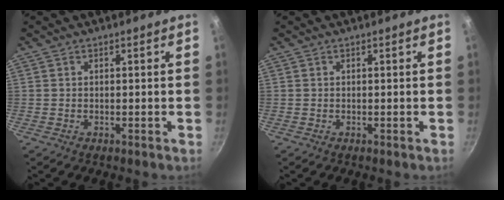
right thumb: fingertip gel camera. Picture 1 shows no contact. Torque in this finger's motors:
{"motor_torque": [0.00, 0.00, 0.00, 0.00, 0.00]}